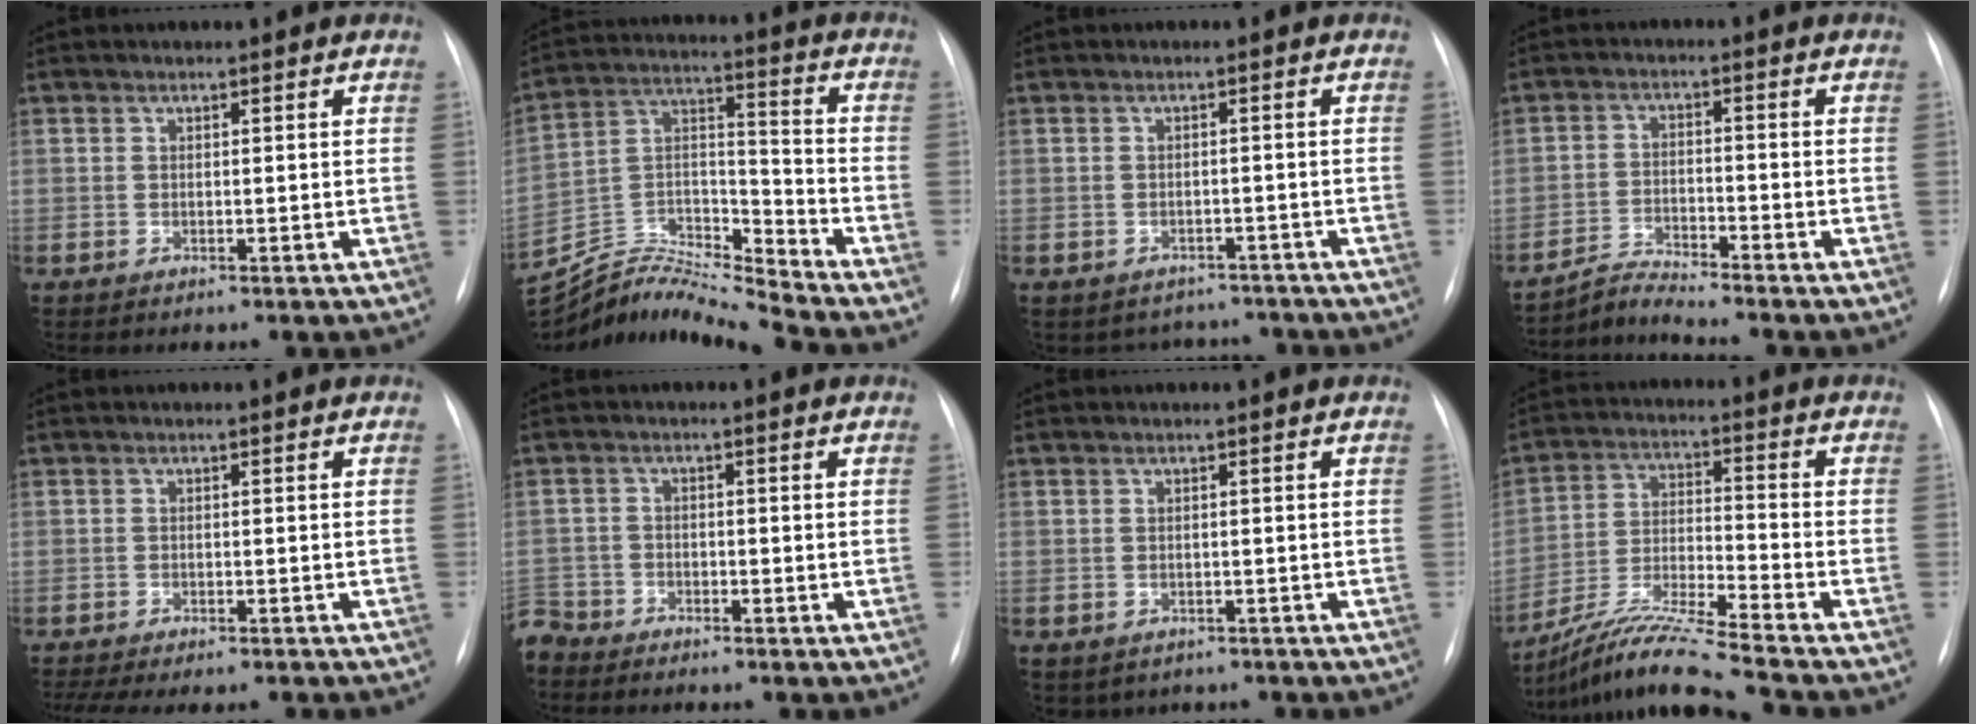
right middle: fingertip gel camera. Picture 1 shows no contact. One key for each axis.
{"total": 15.5, "fx": -15.2, "fy": -1.5, "fz": 2.3, "tx": -0.043, "ty": 0.033, "tz": -0.285}
{"total": 5.4, "fx": -4.8, "fy": 2.6, "fz": -0.3, "tx": 0.013, "ty": 0.019, "tz": -0.054}
{"total": 4.6, "fx": -4.3, "fy": -1.6, "fz": -0.5, "tx": -0.006, "ty": -0.019, "tz": -0.078}
{"total": 10.2, "fx": -8.9, "fy": 1.9, "fz": 4.5, "tx": -0.065, "ty": -0.002, "tz": -0.118}
{"total": 4.8, "fx": -4.5, "fy": 1.5, "fz": -0.2, "tx": 0.008, "ty": -0.009, "tz": -0.091}
{"total": 4.6, "fx": -3.5, "fy": 2.8, "fz": 0.7, "tx": -0.002, "ty": 0.013, "tz": -0.039}
{"total": 12.9, "fx": -11.3, "fy": -1.9, "fz": 5.9, "tx": -0.116, "ty": -0.015, "tz": -0.209}